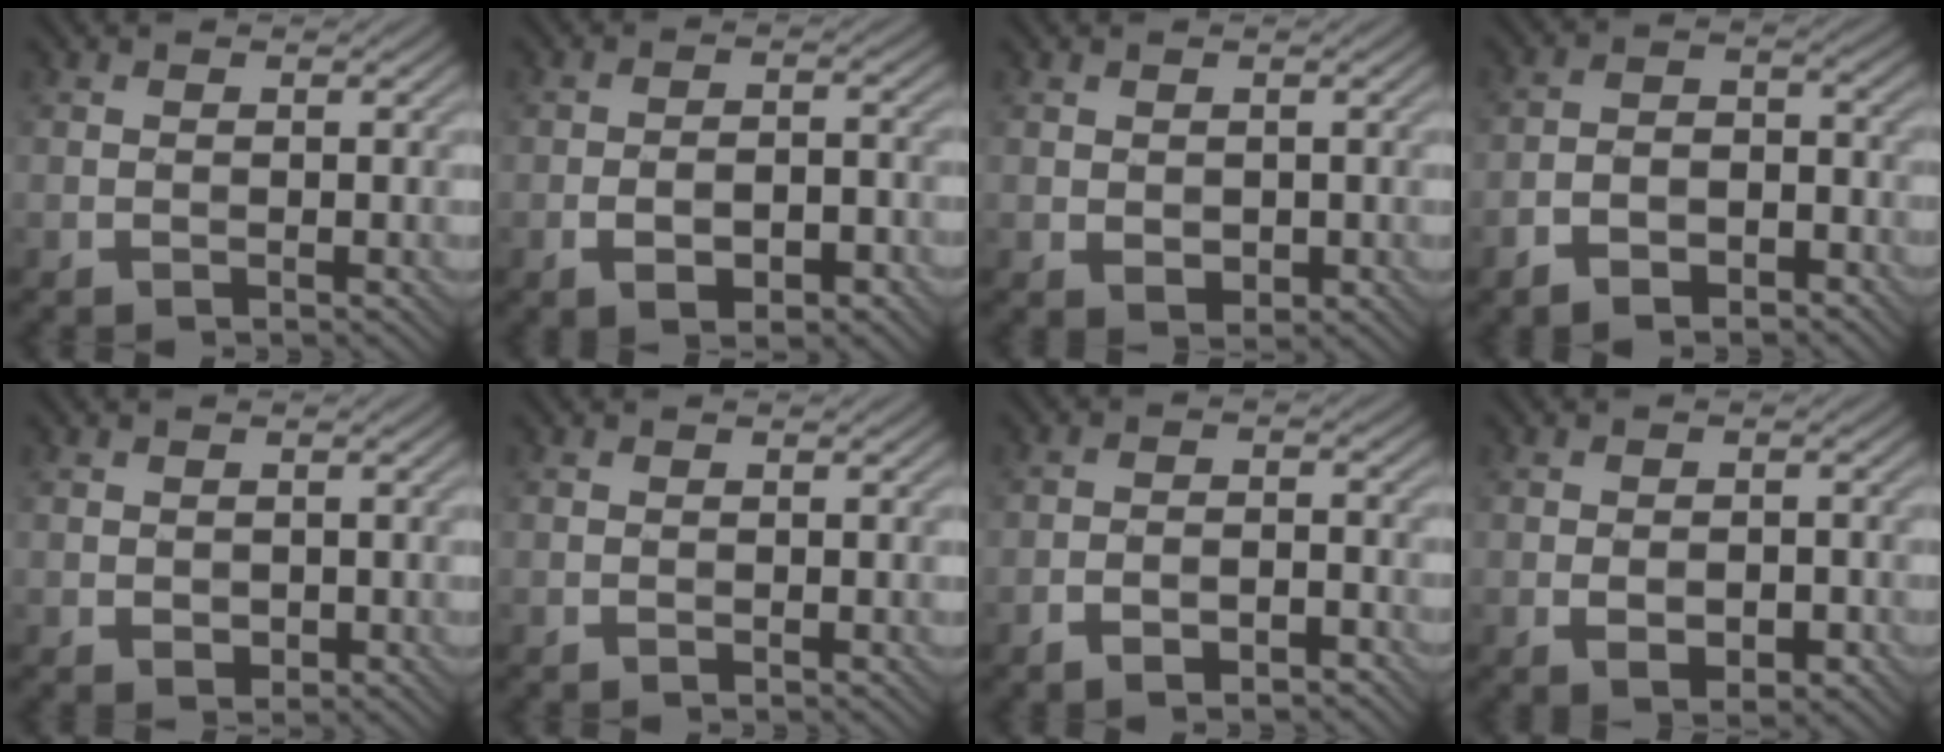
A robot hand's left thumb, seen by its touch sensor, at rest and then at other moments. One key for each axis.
{"total": 5.2, "fx": -2.5, "fy": 2.4, "fz": 3.9, "tx": -0.064, "ty": 0.001, "tz": -0.041}
{"total": 1.4, "fx": 0.1, "fy": 1.1, "fz": 0.9, "tx": -0.020, "ty": -0.006, "tz": 0.007}
{"total": 5.9, "fx": -4.0, "fy": 3.0, "fz": 3.2, "tx": -0.052, "ty": -0.002, "tz": -0.078}
{"total": 1.1, "fx": 0.1, "fy": 0.9, "fz": 0.6, "tx": -0.013, "ty": -0.006, "tz": 0.005}
{"total": 0.0}
{"total": 4.0, "fx": -2.7, "fy": 1.5, "fz": 2.6, "tx": -0.044, "ty": 0.004, "tz": -0.046}
{"total": 3.8, "fx": -1.3, "fy": 2.1, "fz": 2.9, "tx": -0.046, "ty": -0.005, "tz": -0.018}